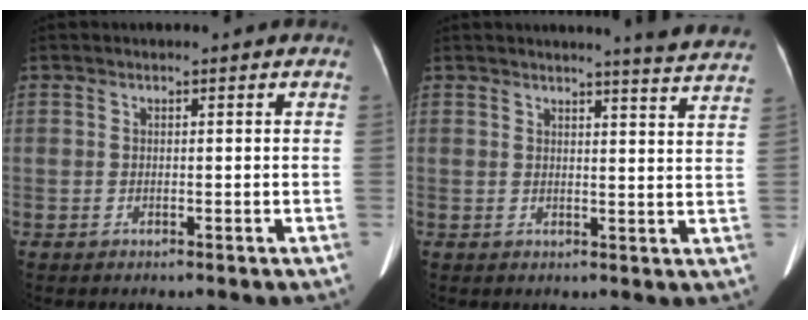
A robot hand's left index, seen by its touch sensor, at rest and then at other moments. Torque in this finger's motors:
{"motor_torque": [0.85, -1.29, 0.13, 0.04]}